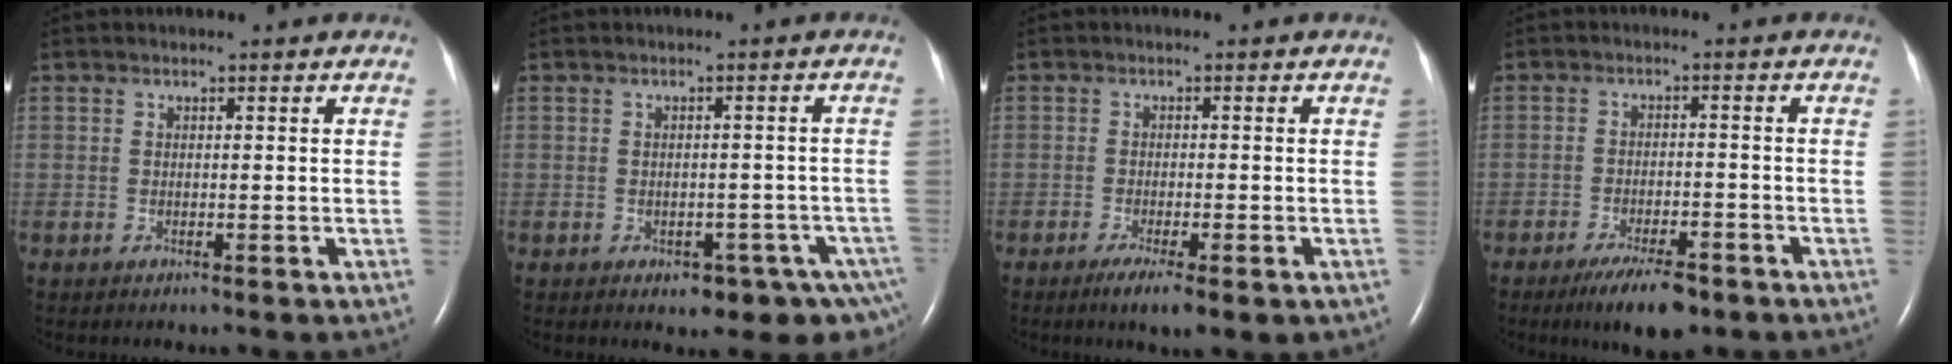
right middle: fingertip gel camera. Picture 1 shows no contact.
{"total": 7.1, "force": [-4.3, 3.6, 4.3], "torque": [-0.038, 0.011, -0.053]}
{"total": 5.0, "force": [-2.9, 0.9, 4.0], "torque": [-0.065, -0.012, -0.042]}
{"total": 7.0, "force": [-4.9, 1.8, 4.6], "torque": [-0.081, -0.009, -0.077]}